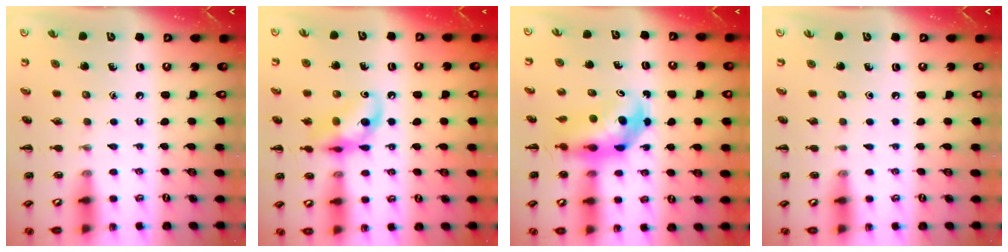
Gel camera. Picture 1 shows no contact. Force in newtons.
{"total": 12.5, "press": 12.4, "slide": 1.7}
{"total": 6.1, "press": 6.0, "slide": 0.9}
{"total": 0.0}